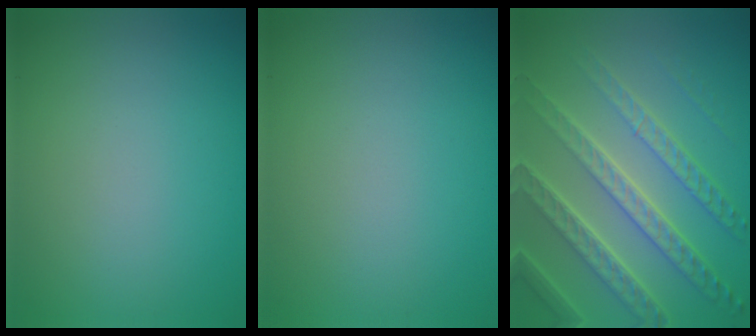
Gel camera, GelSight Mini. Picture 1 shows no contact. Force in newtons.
{"total": 0.0}
{"total": 7.8, "press": 5.4, "slide": 5.6}